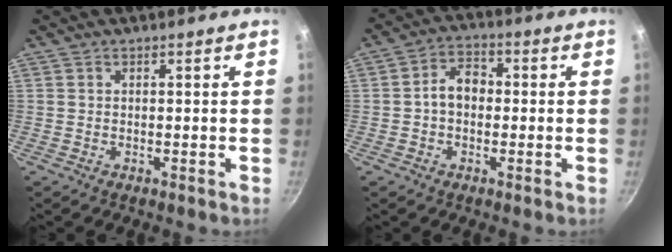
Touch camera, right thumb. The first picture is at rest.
{"total": 5.9, "force": [-0.3, 4.4, 4.0], "torque": [-0.041, 0.022, -0.016]}